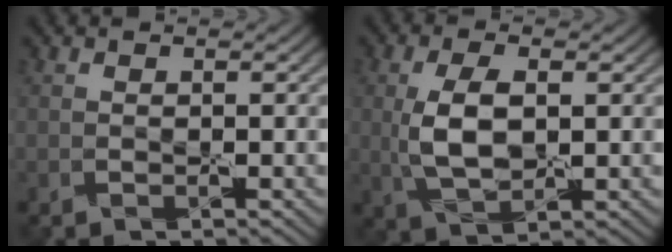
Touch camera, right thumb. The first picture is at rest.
{"total": 6.6, "force": [0.3, 3.2, 5.8], "torque": [-0.133, -0.002, 0.009]}